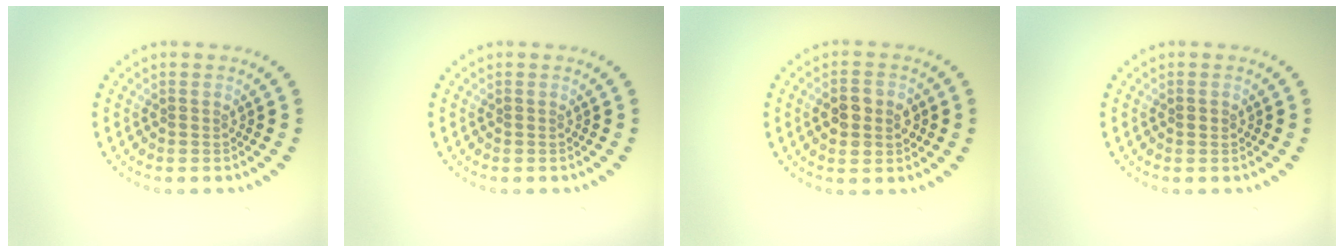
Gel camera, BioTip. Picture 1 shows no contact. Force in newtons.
{"total": 0.0}
{"total": 3.7, "press": 3.7, "slide": 0.2}
{"total": 0.9, "press": 0.9, "slide": 0.1}